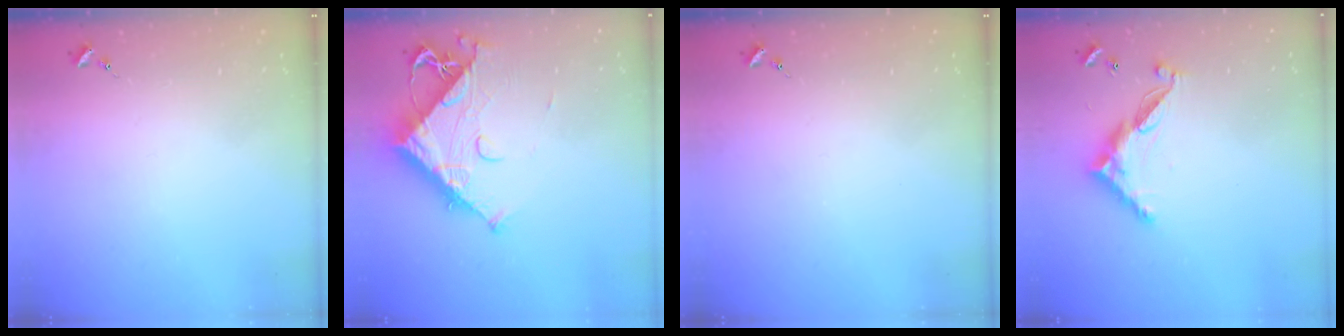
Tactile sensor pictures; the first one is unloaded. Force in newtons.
{"total": 12.7, "press": 12.7, "slide": 1.5}
{"total": 0.0}
{"total": 11.6, "press": 11.6, "slide": 0.3}